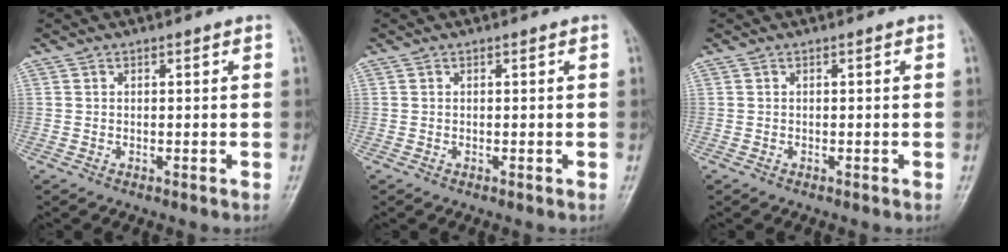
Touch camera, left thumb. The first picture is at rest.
{"total": 0.0}
{"total": 0.0}